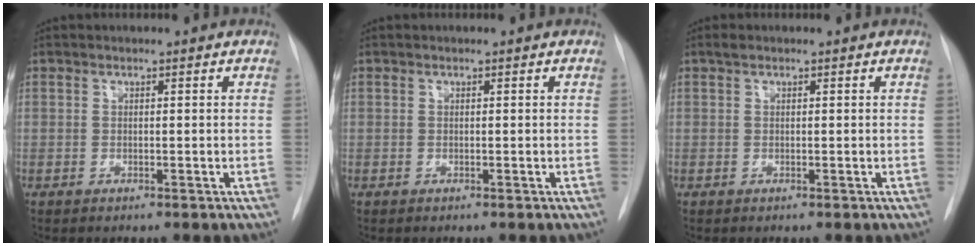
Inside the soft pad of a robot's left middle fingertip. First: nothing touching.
{"total": 0.0}
{"total": 0.7, "force": [0.5, 0.3, 0.3], "torque": [-0.006, 0.012, 0.008]}